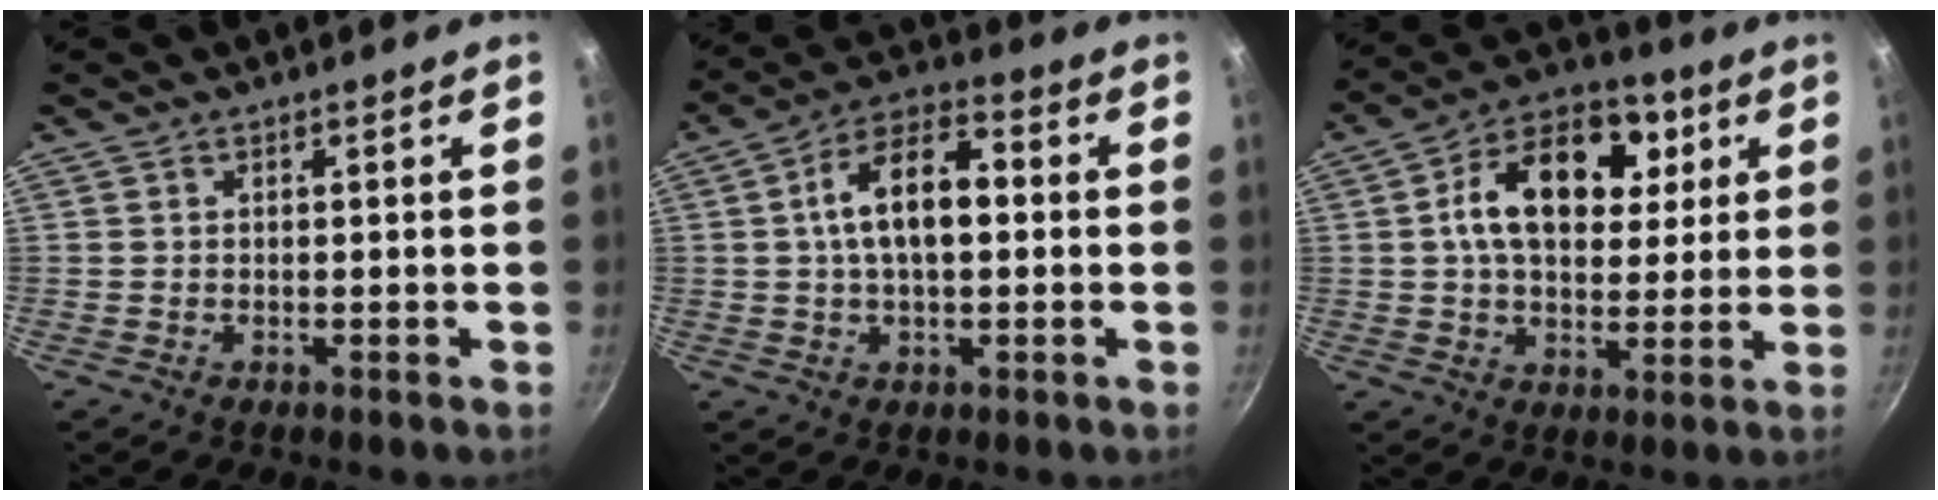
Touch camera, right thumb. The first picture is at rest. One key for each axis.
{"total": 12.2, "fx": 1.1, "fy": 6.4, "fz": 10.3, "tx": -0.172, "ty": 0.027, "tz": 0.011}
{"total": 17.0, "fx": 4.2, "fy": 10.9, "fz": 12.4, "tx": -0.170, "ty": 0.010, "tz": 0.061}